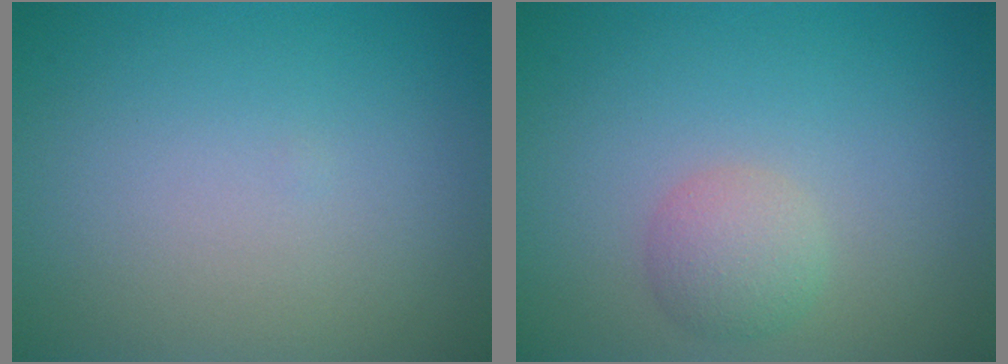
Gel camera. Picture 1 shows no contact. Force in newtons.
{"total": 2.3, "press": 2.3, "slide": 0.2}